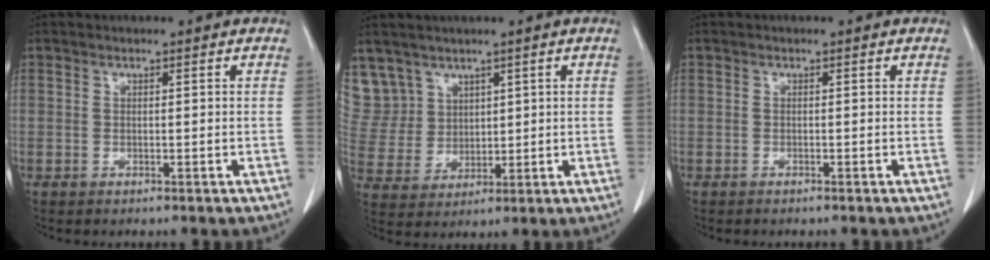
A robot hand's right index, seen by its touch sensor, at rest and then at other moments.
{"total": 9.4, "force": [6.0, 7.2, 0.6], "torque": [-0.029, 0.025, 0.146]}
{"total": 0.0}